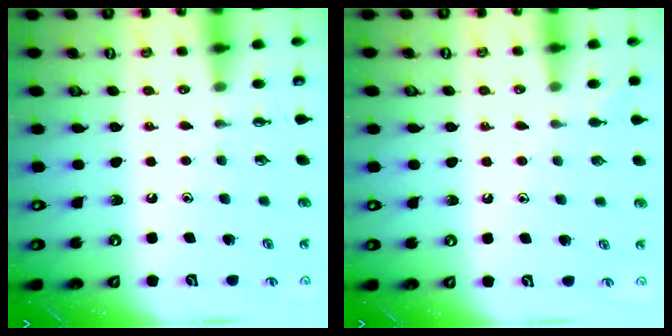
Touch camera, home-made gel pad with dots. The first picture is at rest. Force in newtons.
{"total": 2.6, "press": 2.6, "slide": 0.3}